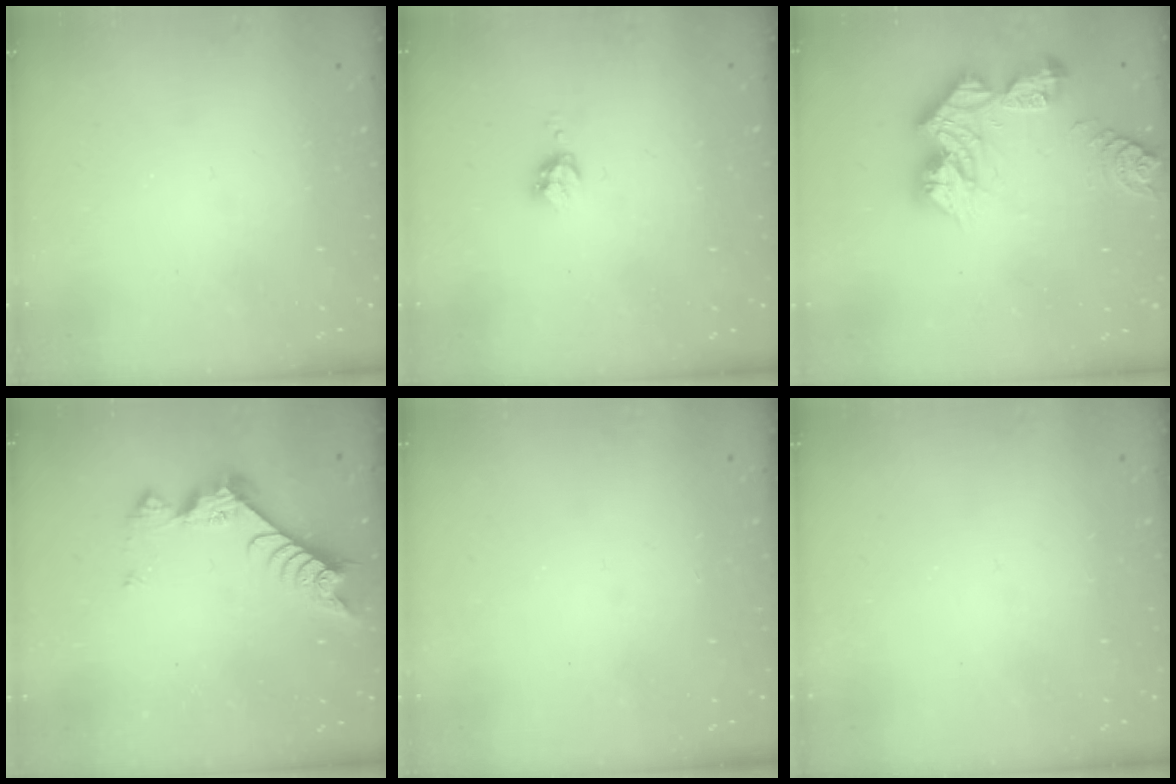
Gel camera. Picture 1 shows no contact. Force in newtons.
{"total": 3.7, "press": 3.7, "slide": 0.5}
{"total": 14.1, "press": 14.1, "slide": 1.3}
{"total": 7.4, "press": 7.3, "slide": 1.0}
{"total": 1.1, "press": 1.1, "slide": 0.1}
{"total": 0.0}